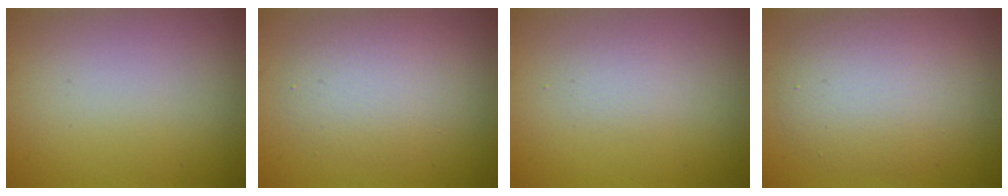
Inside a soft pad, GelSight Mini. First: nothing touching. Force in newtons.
{"total": 4.0, "press": 4.0, "slide": 0.1}
{"total": 1.2, "press": 1.2, "slide": 0.0}
{"total": 6.7, "press": 6.7, "slide": 0.3}